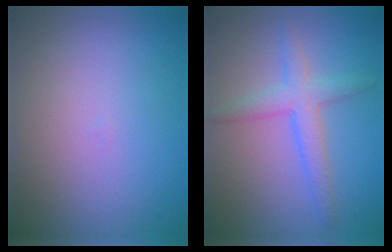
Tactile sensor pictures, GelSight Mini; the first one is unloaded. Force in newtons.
{"total": 3.2, "press": 3.2, "slide": 0.2}